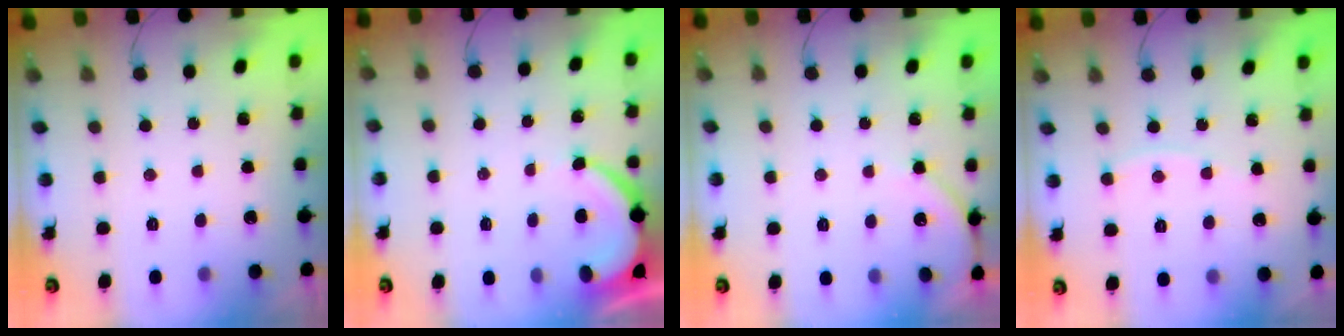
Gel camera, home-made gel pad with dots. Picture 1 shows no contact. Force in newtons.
{"total": 5.0, "press": 5.0, "slide": 0.4}
{"total": 4.1, "press": 4.1, "slide": 0.6}
{"total": 2.5, "press": 2.5, "slide": 0.3}